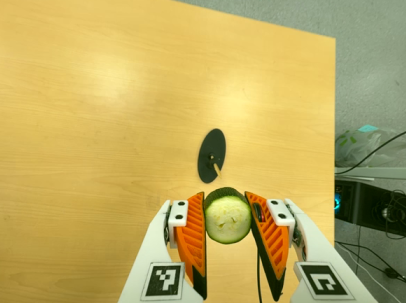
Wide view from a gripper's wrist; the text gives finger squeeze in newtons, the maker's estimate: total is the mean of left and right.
{"total": 9.2, "left": 8.7, "right": 9.7}